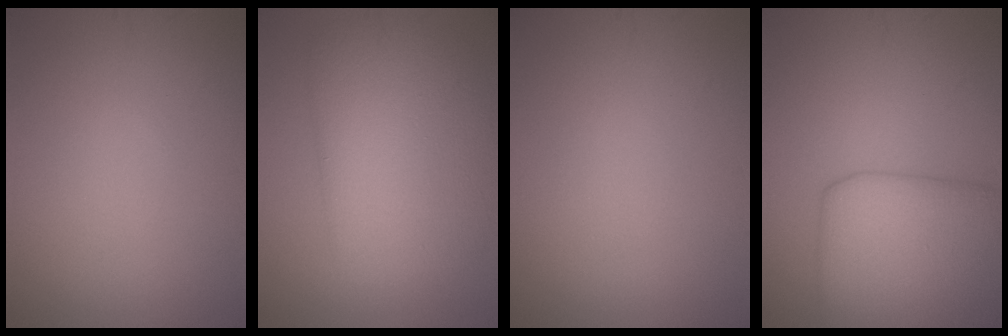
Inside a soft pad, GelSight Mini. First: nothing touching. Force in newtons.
{"total": 7.7, "press": 7.7, "slide": 0.3}
{"total": 0.0}
{"total": 7.7, "press": 7.6, "slide": 0.2}